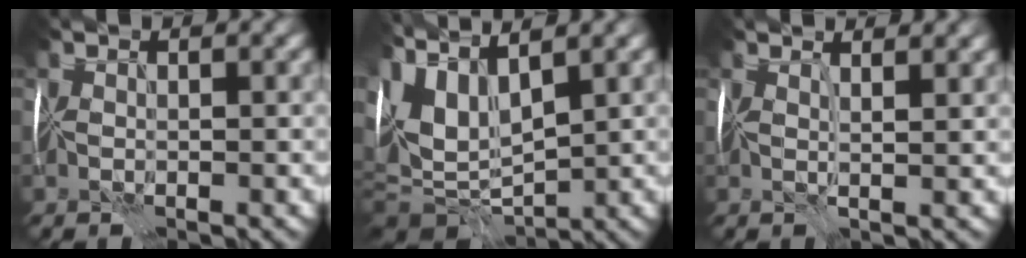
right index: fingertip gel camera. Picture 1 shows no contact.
{"total": 9.9, "force": [1.5, 5.0, 8.4], "torque": [-0.186, 0.002, 0.040]}
{"total": 2.8, "force": [2.1, 0.1, 1.8], "torque": [-0.017, 0.008, 0.012]}